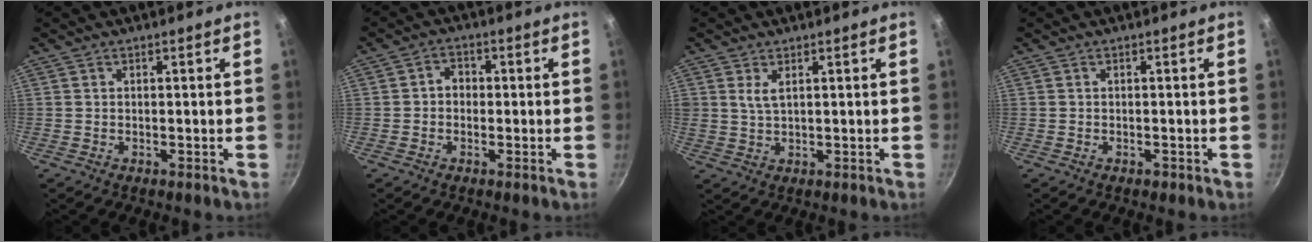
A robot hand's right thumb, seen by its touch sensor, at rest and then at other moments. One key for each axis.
{"total": 3.2, "fx": -0.3, "fy": 2.7, "fz": 1.7, "tx": -0.009, "ty": 0.011, "tz": -0.010}
{"total": 2.6, "fx": 1.1, "fy": 1.2, "fz": 2.0, "tx": -0.035, "ty": -0.009, "tz": 0.024}
{"total": 0.7, "fx": -0.4, "fy": 0.3, "fz": 0.4, "tx": -0.008, "ty": 0.003, "tz": -0.002}